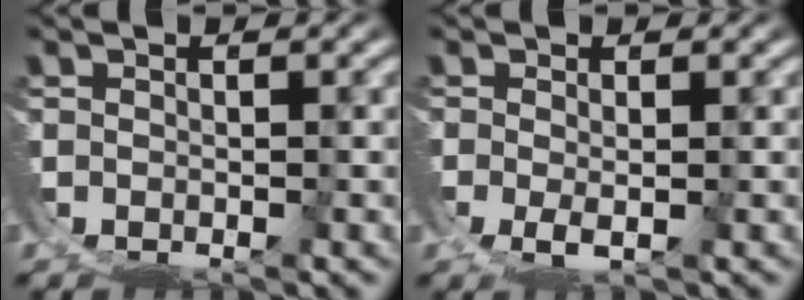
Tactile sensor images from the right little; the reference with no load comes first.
{"total": 2.0, "force": [1.4, -1.3, 0.7], "torque": [-0.017, -0.003, 0.026]}